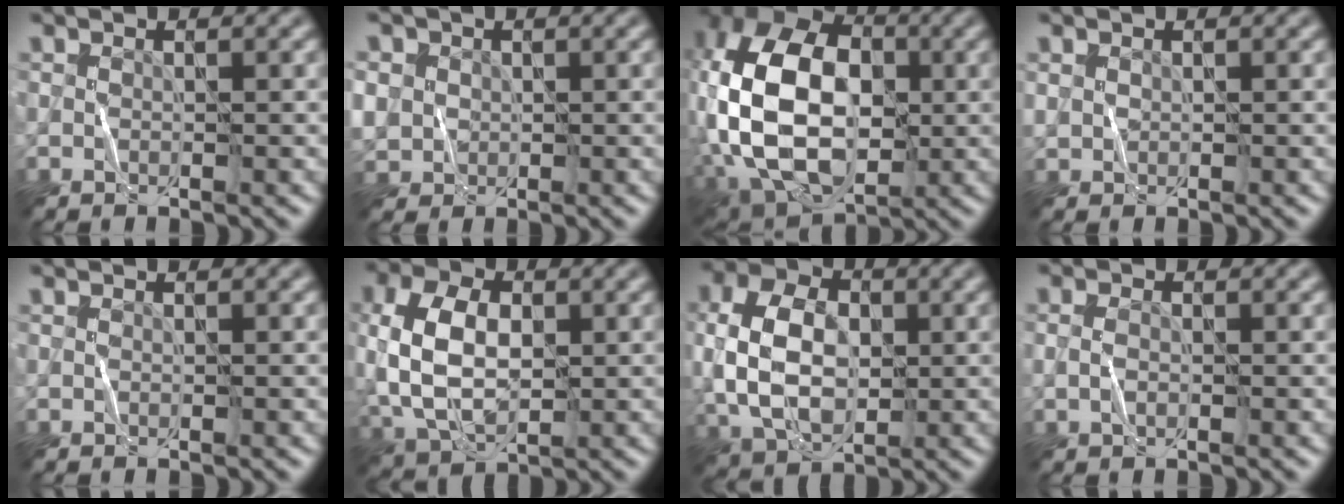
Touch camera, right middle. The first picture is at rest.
{"total": 3.9, "force": [0.8, 3.6, 1.4], "torque": [-0.046, 0.012, 0.015]}
{"total": 17.2, "force": [-0.7, 11.5, 12.8], "torque": [-0.262, 0.019, -0.027]}
{"total": 0.9, "force": [0.4, 0.7, 0.3], "torque": [-0.008, 0.000, 0.011]}
{"total": 0.0}
{"total": 8.4, "force": [0.3, 5.5, 6.3], "torque": [-0.154, 0.005, 0.005]}
{"total": 8.2, "force": [0.2, 5.7, 5.9], "torque": [-0.138, 0.002, 0.003]}
{"total": 1.3, "force": [-0.2, 0.8, 1.0], "torque": [-0.024, 0.003, -0.007]}